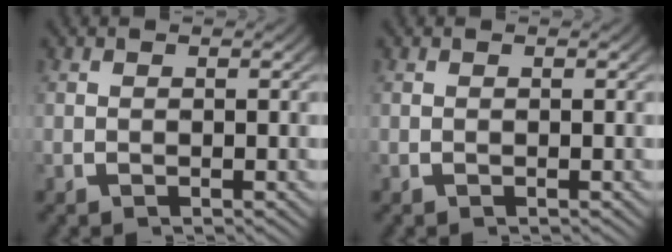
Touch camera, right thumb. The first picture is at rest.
{"total": 0.0}